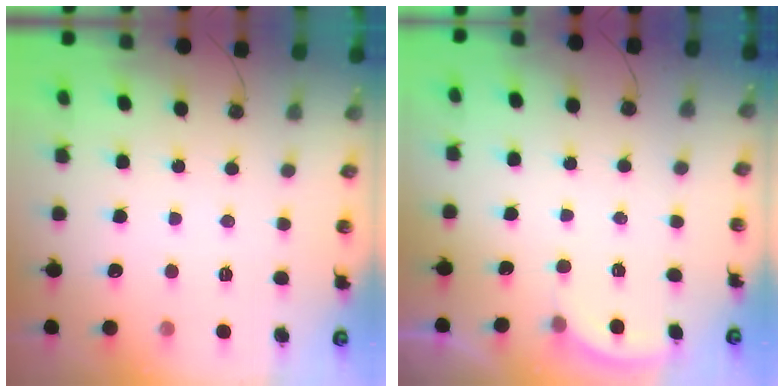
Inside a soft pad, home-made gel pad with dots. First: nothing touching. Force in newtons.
{"total": 1.4, "press": 1.3, "slide": 0.5}